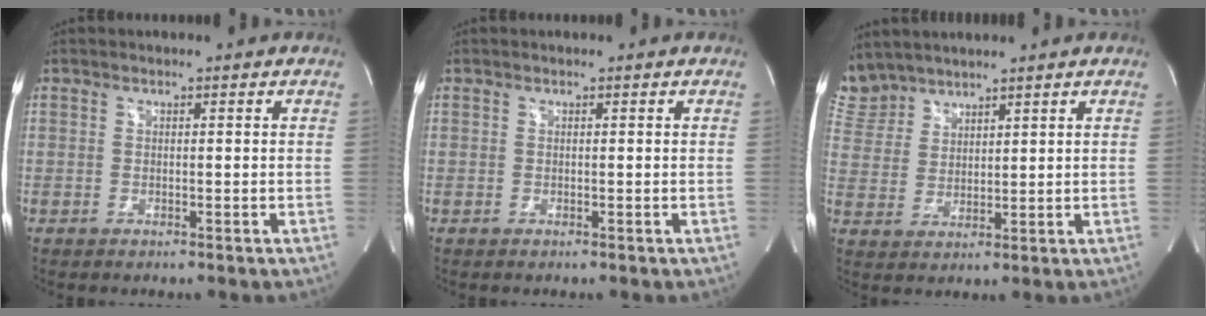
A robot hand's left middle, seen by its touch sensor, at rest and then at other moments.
{"total": 0.0}
{"total": 6.1, "force": [5.9, 1.8, 0.0], "torque": [-0.013, 0.013, 0.133]}